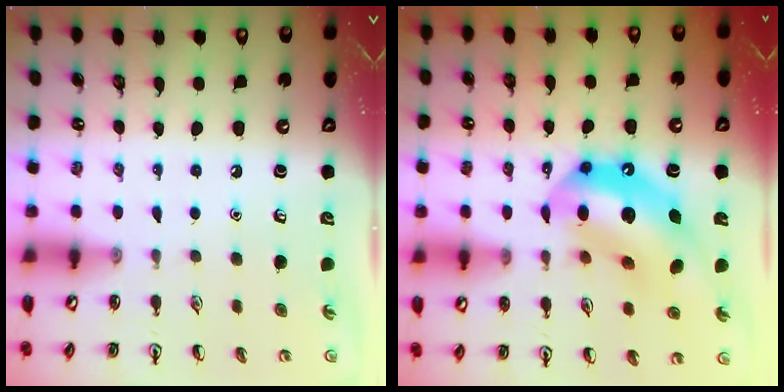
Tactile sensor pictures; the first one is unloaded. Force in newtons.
{"total": 16.3, "press": 15.5, "slide": 5.0}